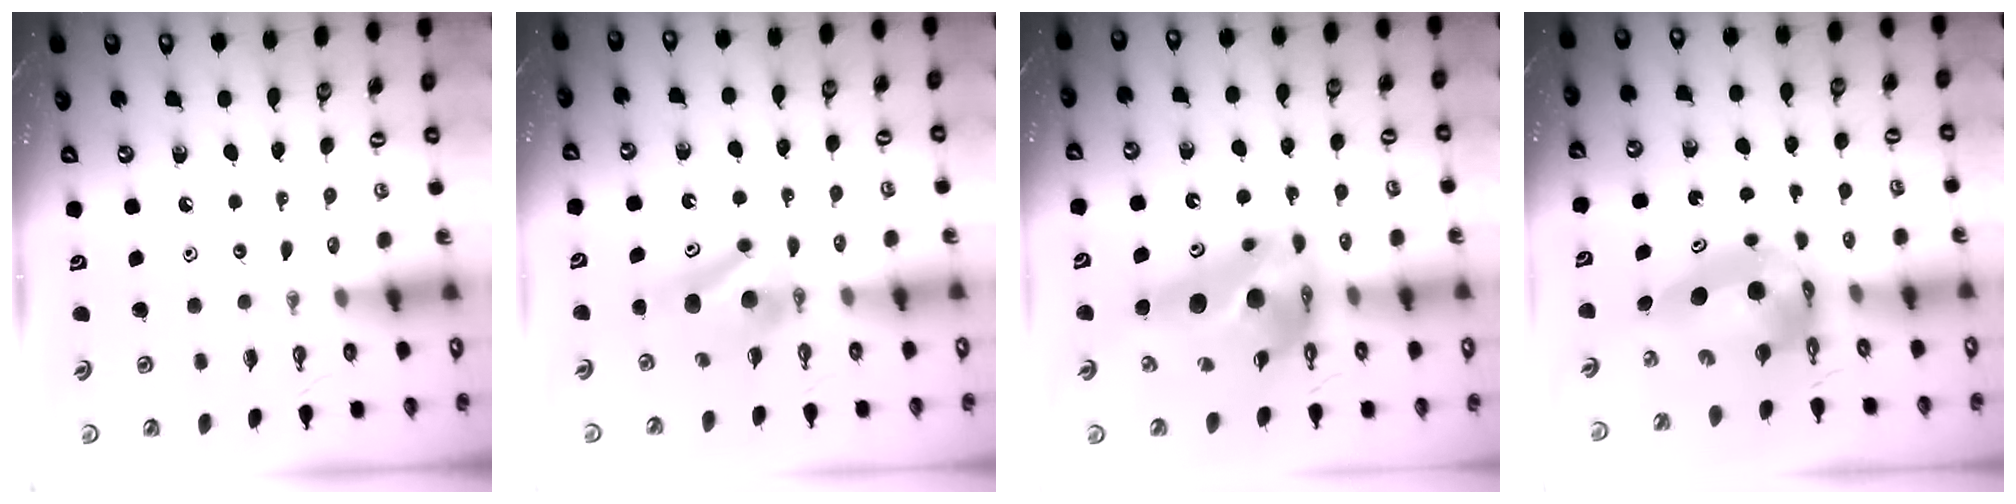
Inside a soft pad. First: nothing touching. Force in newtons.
{"total": 7.8, "press": 7.2, "slide": 3.0}
{"total": 20.4, "press": 18.9, "slide": 7.6}
{"total": 8.5, "press": 8.5, "slide": 0.9}